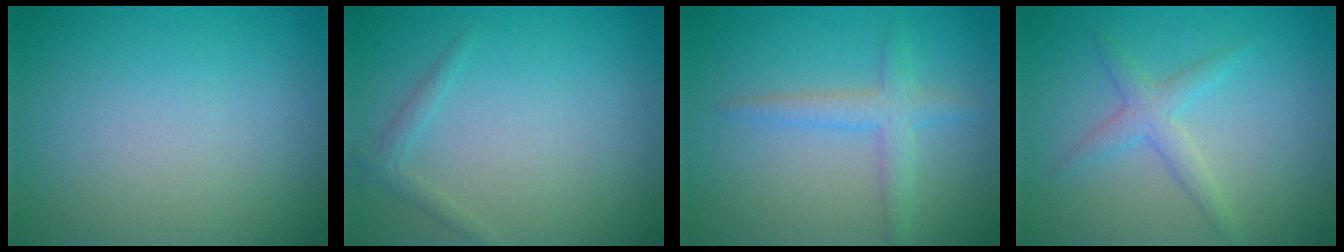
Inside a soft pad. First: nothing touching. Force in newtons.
{"total": 1.1, "press": 1.1, "slide": 0.1}
{"total": 2.7, "press": 2.7, "slide": 0.2}
{"total": 2.2, "press": 2.2, "slide": 0.1}